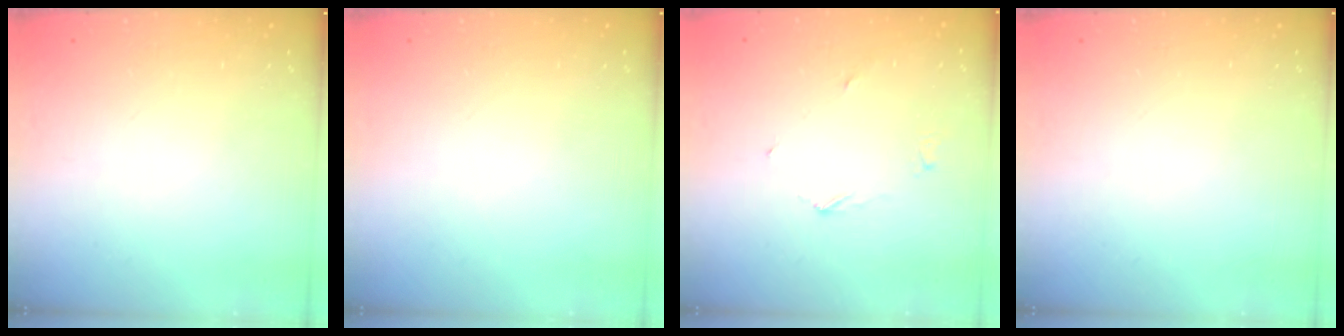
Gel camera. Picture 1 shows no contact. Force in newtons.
{"total": 0.0}
{"total": 2.8, "press": 2.8, "slide": 0.2}
{"total": 0.0}